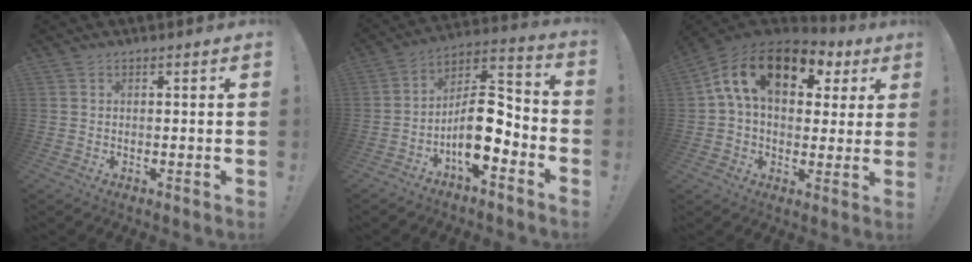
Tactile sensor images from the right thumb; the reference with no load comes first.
{"total": 13.4, "force": [-5.2, 5.9, 10.8], "torque": [-0.184, 0.022, -0.084]}
{"total": 18.1, "force": [6.7, 11.1, 12.7], "torque": [-0.209, -0.005, 0.118]}